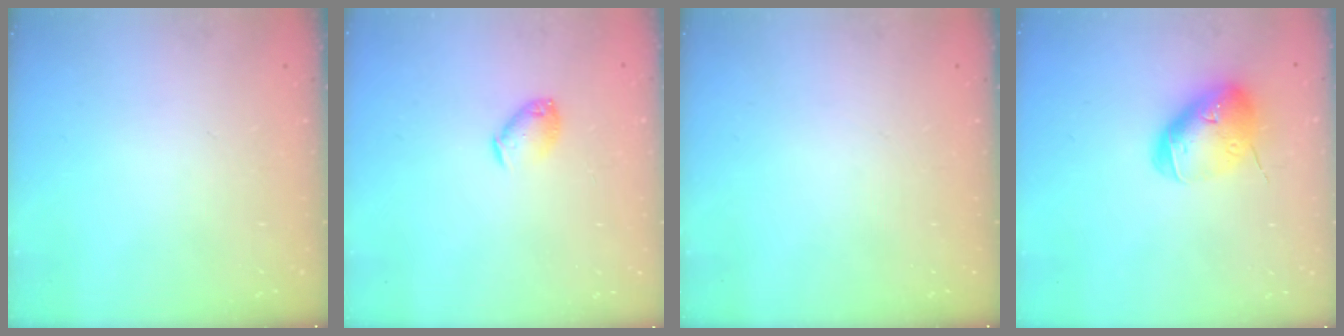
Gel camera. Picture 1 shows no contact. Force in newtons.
{"total": 6.4, "press": 6.4, "slide": 0.3}
{"total": 0.0}
{"total": 13.6, "press": 13.4, "slide": 2.2}